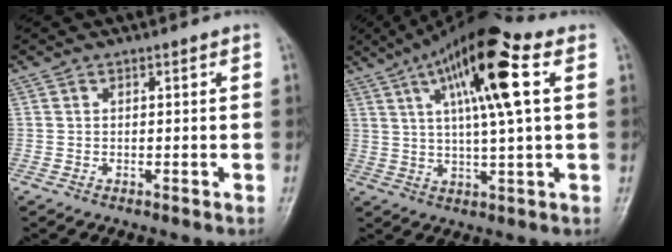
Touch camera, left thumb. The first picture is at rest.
{"total": 15.5, "force": [5.2, 3.2, 14.3], "torque": [-0.253, 0.009, 0.079]}